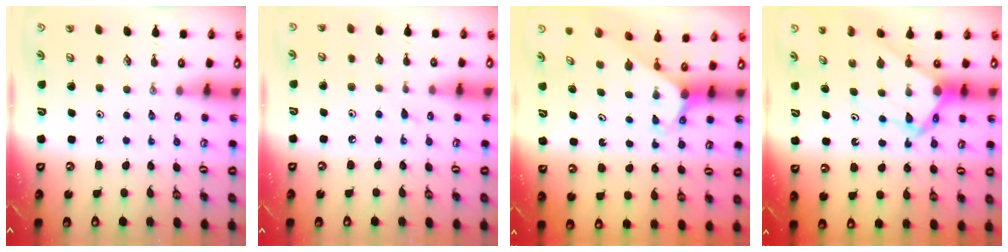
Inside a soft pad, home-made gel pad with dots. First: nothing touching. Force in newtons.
{"total": 5.0, "press": 5.0, "slide": 0.5}
{"total": 2.7, "press": 2.7, "slide": 0.1}
{"total": 7.7, "press": 7.7, "slide": 0.8}